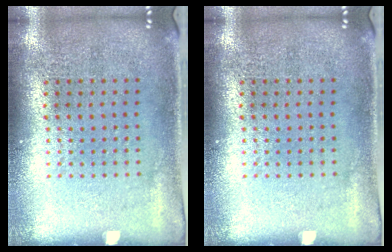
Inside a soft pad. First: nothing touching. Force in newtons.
{"total": 0.0}